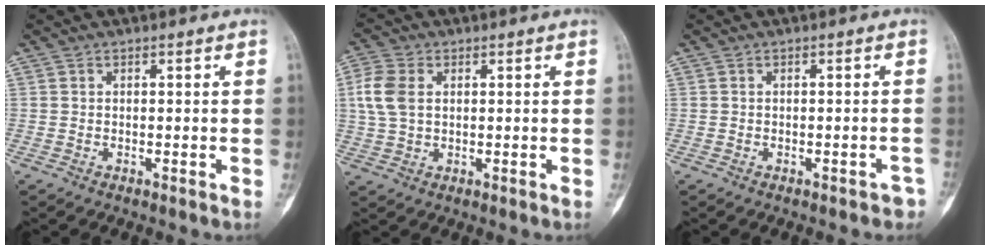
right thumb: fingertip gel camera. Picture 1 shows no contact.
{"total": 6.5, "force": [1.1, 4.3, 4.8], "torque": [-0.115, 0.008, 0.020]}
{"total": 2.5, "force": [-2.0, 1.1, 1.1], "torque": [-0.006, 0.015, -0.019]}